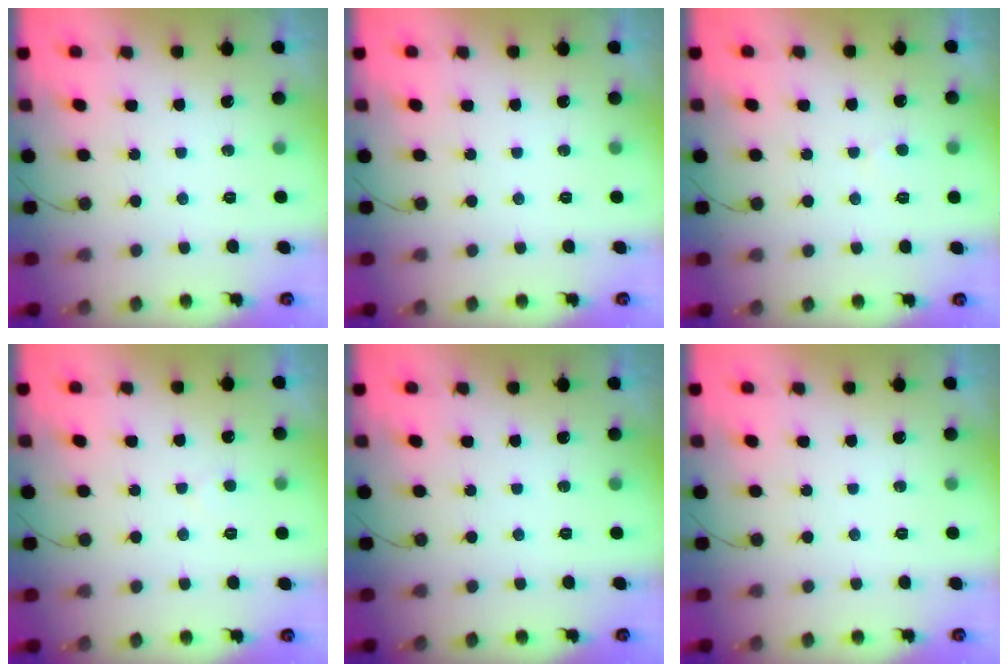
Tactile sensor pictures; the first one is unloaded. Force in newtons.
{"total": 0.0}
{"total": 3.5, "press": 3.5, "slide": 0.4}
{"total": 2.6, "press": 2.6, "slide": 0.2}
{"total": 0.0}
{"total": 0.0}